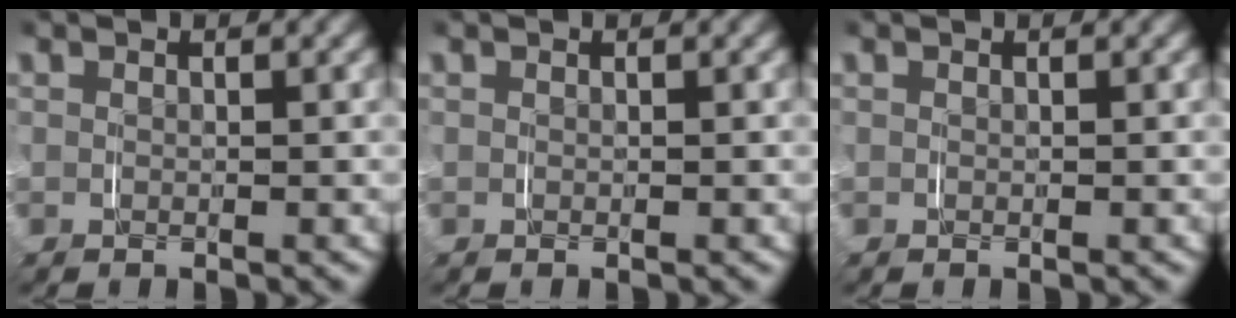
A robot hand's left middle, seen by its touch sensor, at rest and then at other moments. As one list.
[{"total": 0.0}, {"total": 0.0}]